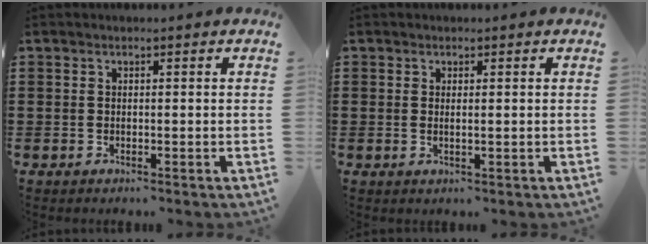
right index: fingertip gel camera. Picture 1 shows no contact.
{"total": 0.7, "force": [0.3, 0.0, 0.7], "torque": [-0.012, -0.001, 0.006]}